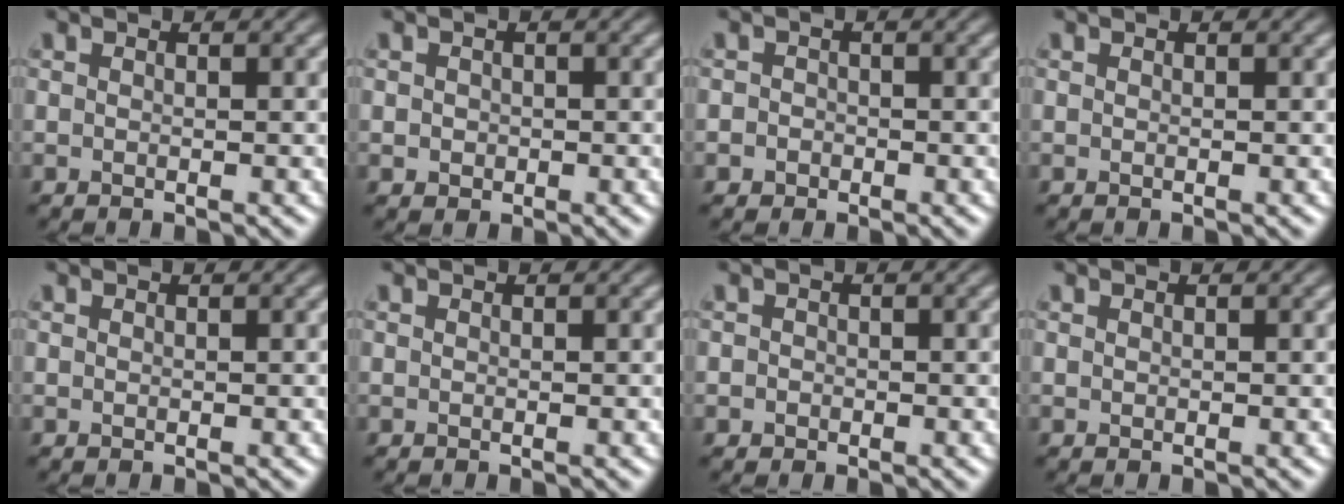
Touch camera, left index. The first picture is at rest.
{"total": 0.9, "force": [-0.3, 0.8, 0.2], "torque": [-0.001, -0.007, -0.005]}
{"total": 1.2, "force": [-0.8, 1.0, 0.0], "torque": [0.011, 0.000, -0.016]}
{"total": 0.0}
{"total": 0.0}
{"total": 0.0}
{"total": 0.7, "force": [-0.5, 0.5, -0.1], "torque": [0.009, -0.009, -0.009]}
{"total": 0.0}